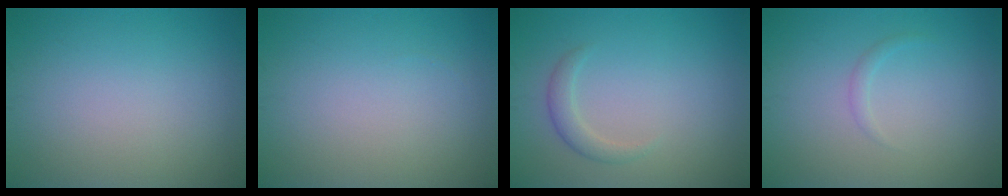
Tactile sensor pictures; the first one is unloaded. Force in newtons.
{"total": 0.0}
{"total": 1.6, "press": 1.6, "slide": 0.1}
{"total": 0.7, "press": 0.7, "slide": 0.1}